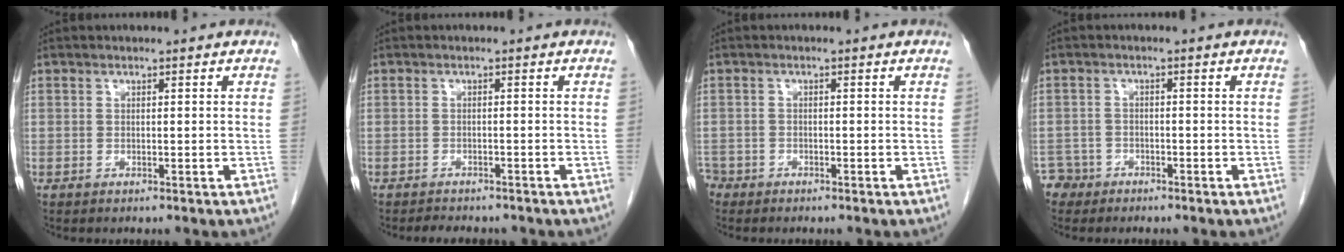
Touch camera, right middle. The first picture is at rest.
{"total": 4.4, "force": [-3.9, 1.5, 1.4], "torque": [-0.024, -0.005, -0.048]}
{"total": 3.2, "force": [-2.6, 1.9, 0.3], "torque": [-0.010, 0.001, -0.051]}
{"total": 3.1, "force": [-2.3, 2.0, -0.7], "torque": [0.011, 0.007, -0.046]}